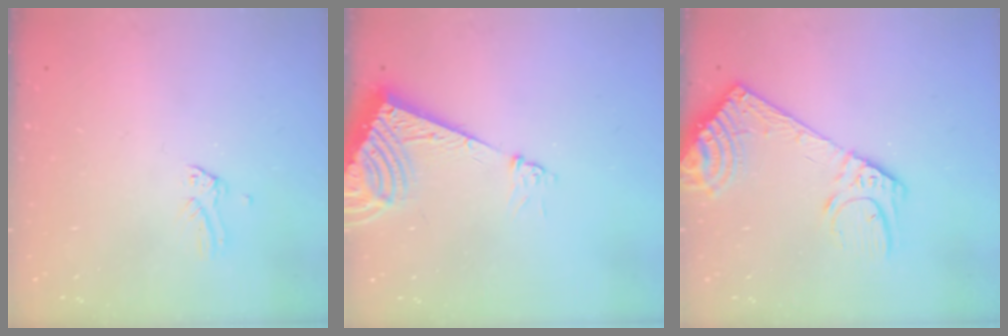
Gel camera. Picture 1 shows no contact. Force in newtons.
{"total": 8.8, "press": 8.7, "slide": 1.1}
{"total": 13.4, "press": 13.1, "slide": 2.9}